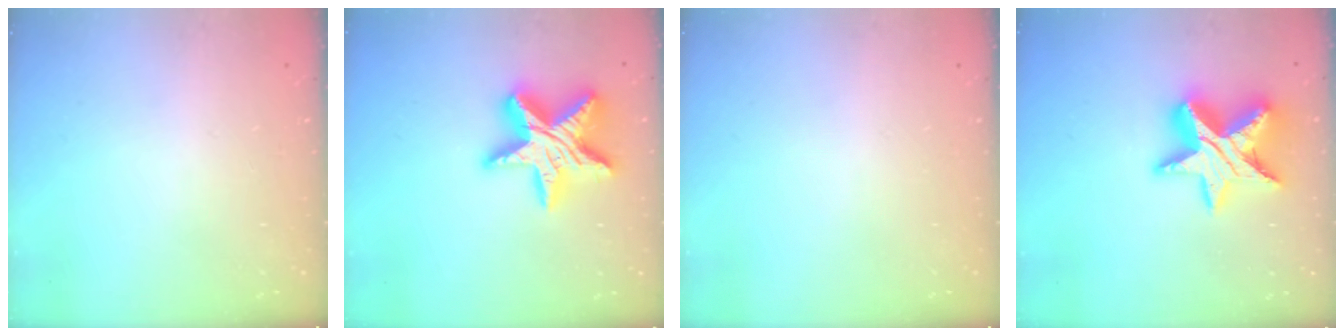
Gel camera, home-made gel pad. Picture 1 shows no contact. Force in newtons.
{"total": 19.7, "press": 19.6, "slide": 1.9}
{"total": 0.0}
{"total": 18.5, "press": 18.4, "slide": 1.4}